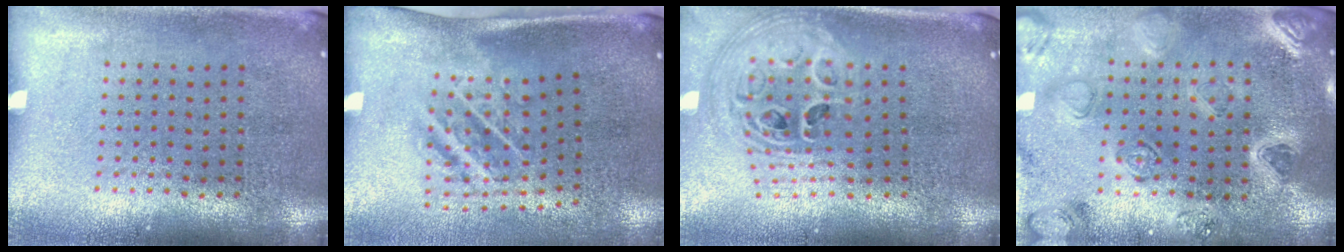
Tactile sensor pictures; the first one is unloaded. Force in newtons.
{"total": 1.8, "press": 1.1, "slide": 1.4}
{"total": 2.7, "press": 2.0, "slide": 1.8}
{"total": 2.2, "press": 2.2, "slide": 0.2}